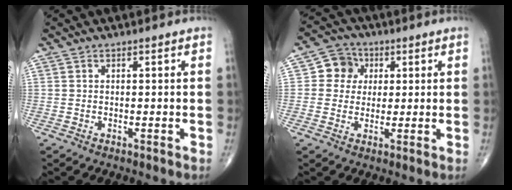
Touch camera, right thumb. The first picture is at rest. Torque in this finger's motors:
{"motor_torque": [0.01, 0.01, 0.01, -0.02, 0.02]}